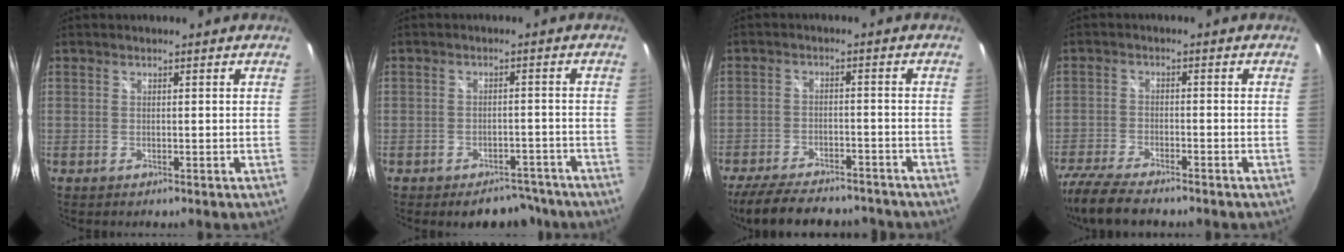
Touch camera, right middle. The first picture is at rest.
{"total": 7.4, "force": [-5.9, 4.0, 1.8], "torque": [-0.030, 0.022, -0.064]}
{"total": 16.8, "force": [-13.9, 5.7, 7.6], "torque": [-0.162, -0.018, -0.202]}
{"total": 11.3, "force": [-9.5, 2.5, 5.7], "torque": [-0.147, -0.036, -0.171]}